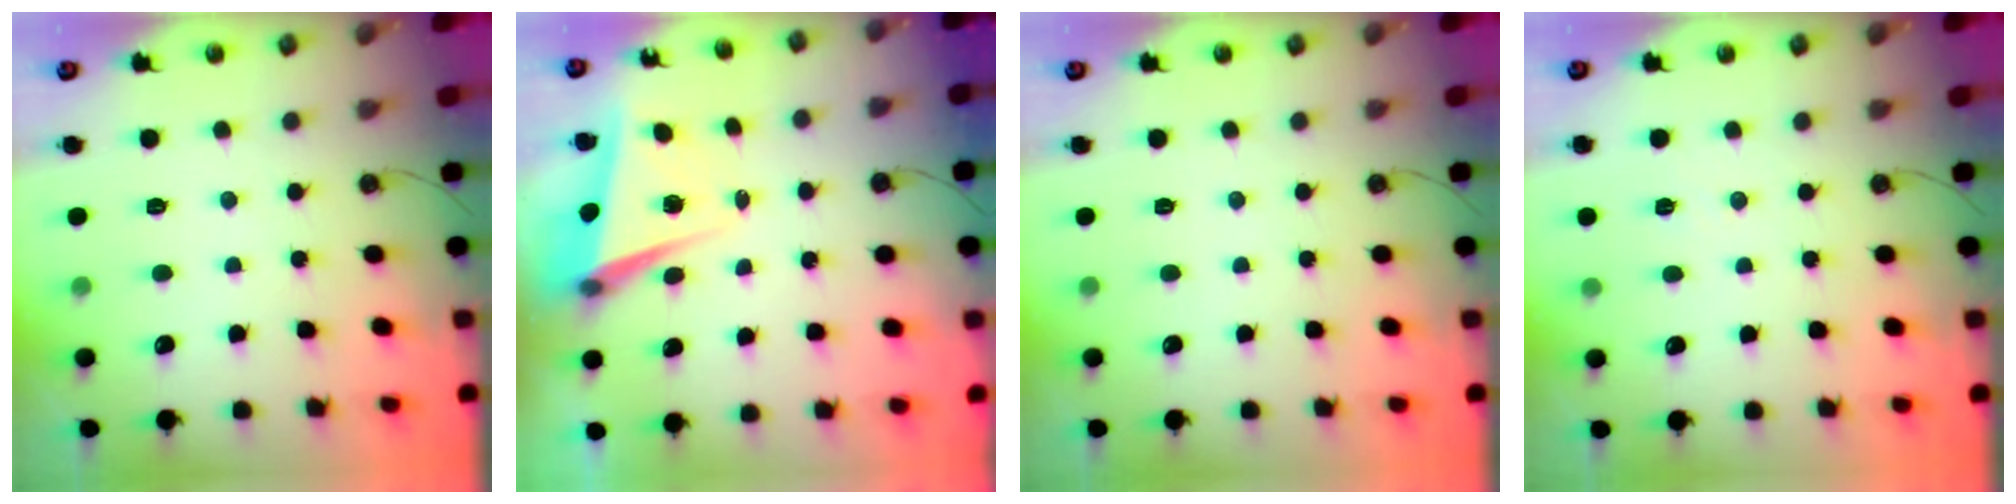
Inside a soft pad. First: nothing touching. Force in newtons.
{"total": 5.2, "press": 4.9, "slide": 1.5}
{"total": 0.0}
{"total": 3.7, "press": 2.2, "slide": 3.0}